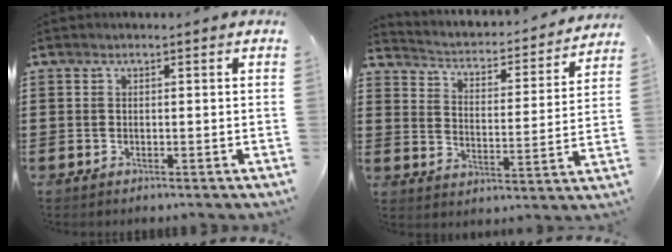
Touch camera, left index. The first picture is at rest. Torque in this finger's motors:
{"motor_torque": [2.14, 0.00, 0.05, 0.01]}